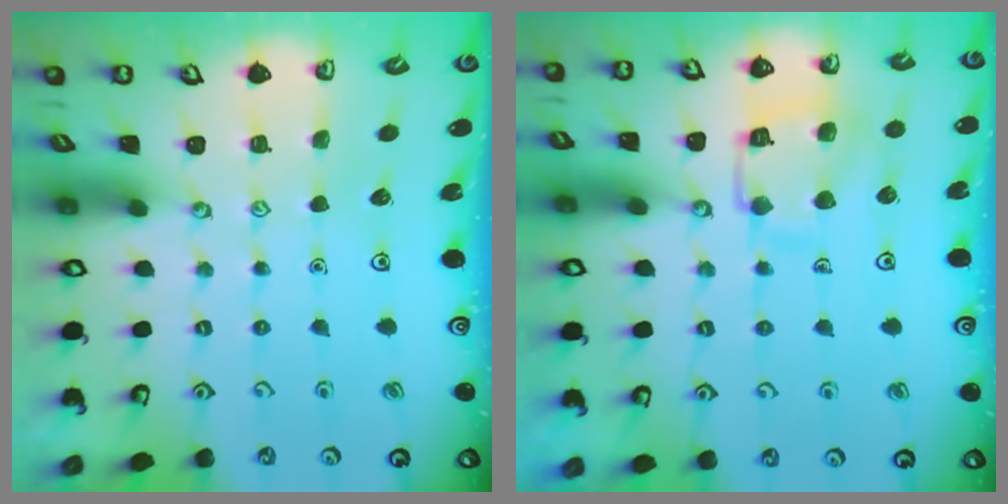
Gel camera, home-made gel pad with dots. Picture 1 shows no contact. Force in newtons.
{"total": 12.8, "press": 12.7, "slide": 1.3}